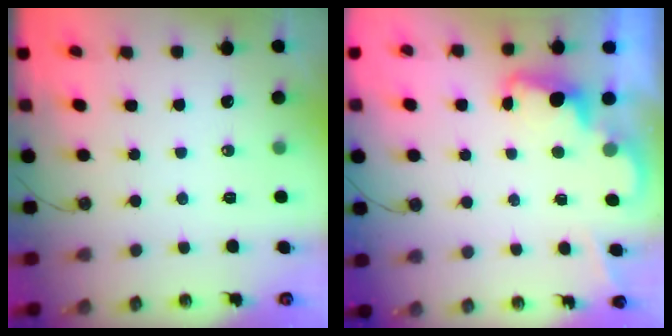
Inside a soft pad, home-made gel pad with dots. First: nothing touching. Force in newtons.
{"total": 2.3, "press": 2.2, "slide": 0.5}